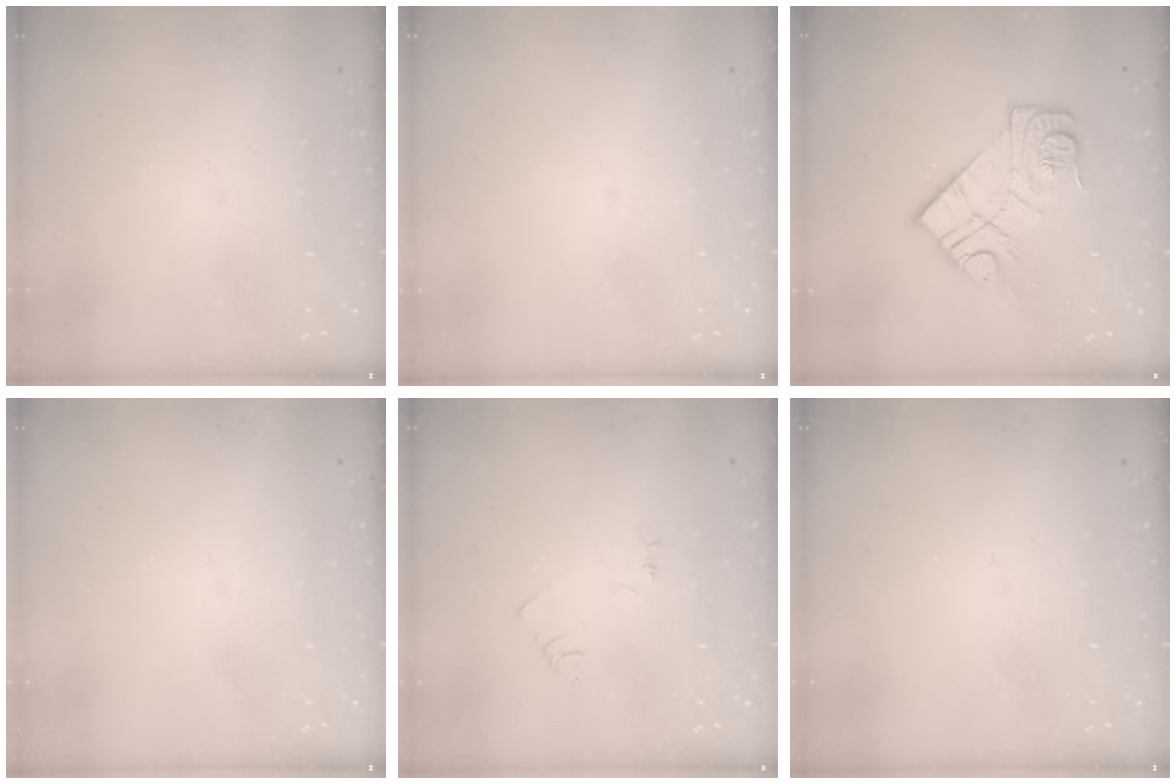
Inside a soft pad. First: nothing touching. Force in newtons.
{"total": 0.0}
{"total": 13.2, "press": 13.2, "slide": 1.0}
{"total": 0.0}
{"total": 3.0, "press": 3.0, "slide": 0.4}
{"total": 0.0}